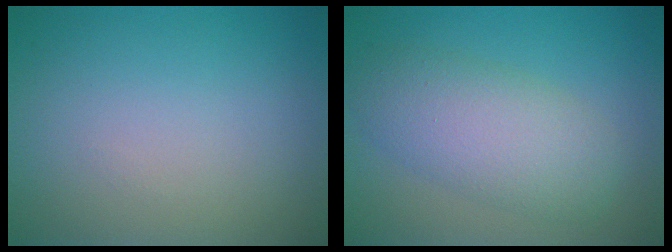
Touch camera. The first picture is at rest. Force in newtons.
{"total": 5.6, "press": 5.6, "slide": 0.2}